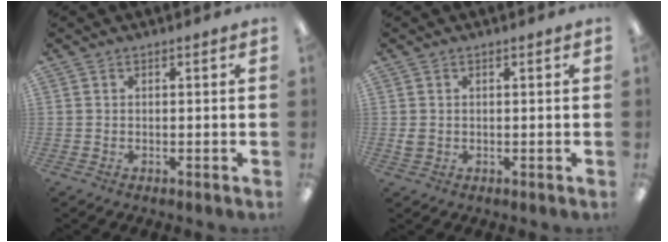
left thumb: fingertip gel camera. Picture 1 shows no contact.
{"total": 1.6, "force": [0.5, 1.3, 0.7], "torque": [-0.006, 0.001, 0.007]}